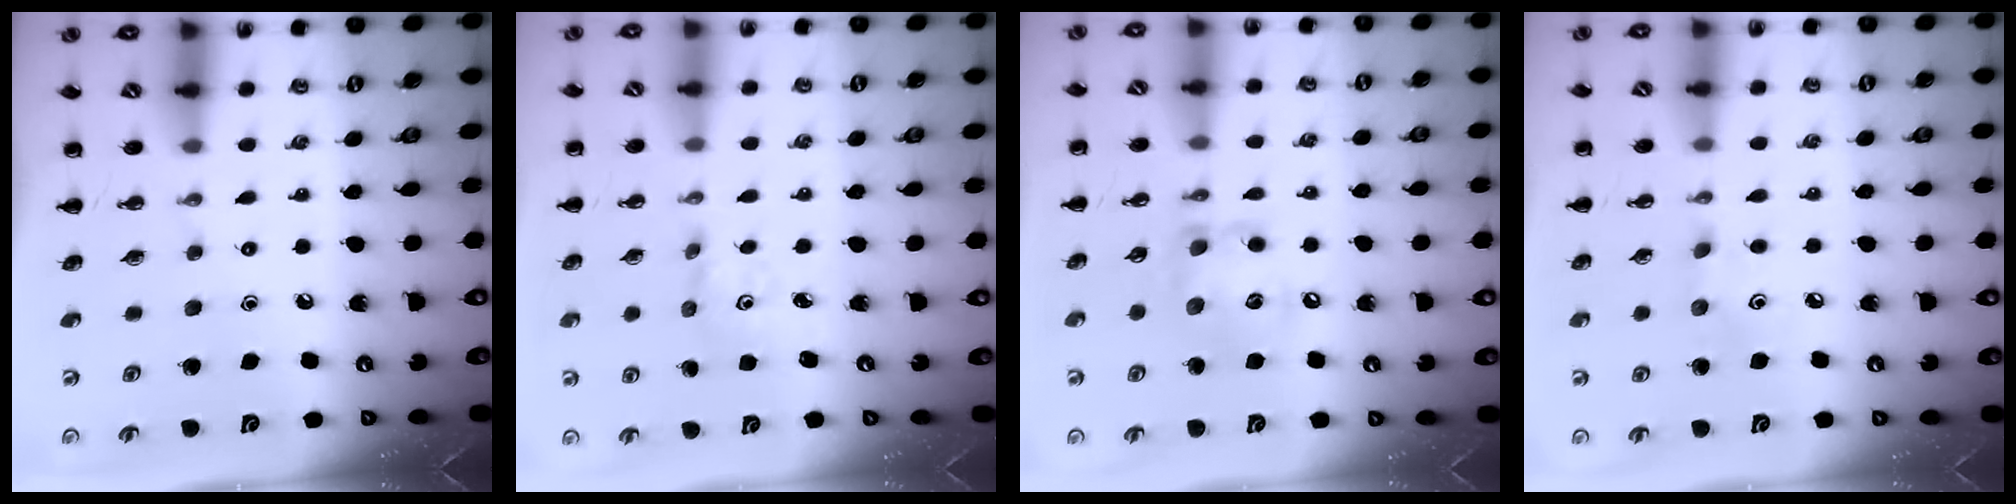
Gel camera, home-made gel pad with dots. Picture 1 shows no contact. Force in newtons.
{"total": 1.6, "press": 1.6, "slide": 0.4}
{"total": 11.4, "press": 11.4, "slide": 0.7}
{"total": 3.5, "press": 3.4, "slide": 0.9}